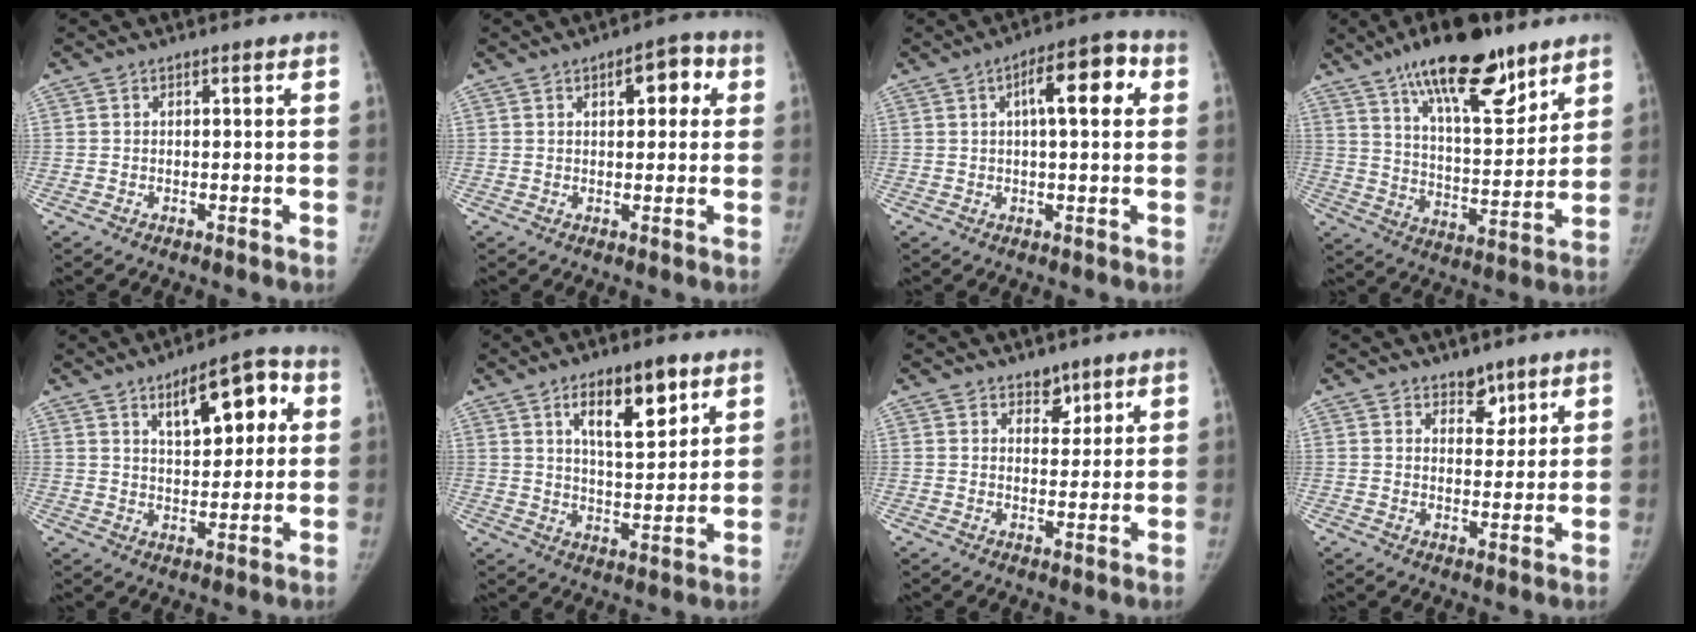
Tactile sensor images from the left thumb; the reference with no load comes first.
{"total": 6.2, "force": [2.2, 3.1, 4.9], "torque": [-0.038, 0.003, 0.022]}
{"total": 10.1, "force": [2.7, 3.5, 9.0], "torque": [-0.114, 0.018, 0.032]}
{"total": 20.8, "force": [13.7, 7.3, 13.8], "torque": [-0.191, -0.063, 0.228]}
{"total": 11.3, "force": [4.3, 5.1, 9.1], "torque": [-0.100, -0.002, 0.063]}
{"total": 11.9, "force": [6.1, 4.6, 9.1], "torque": [-0.121, -0.032, 0.103]}
{"total": 3.5, "force": [2.5, 2.1, 1.3], "torque": [0.004, -0.017, 0.040]}
{"total": 4.2, "force": [3.0, 2.4, 1.6], "torque": [0.003, -0.021, 0.048]}